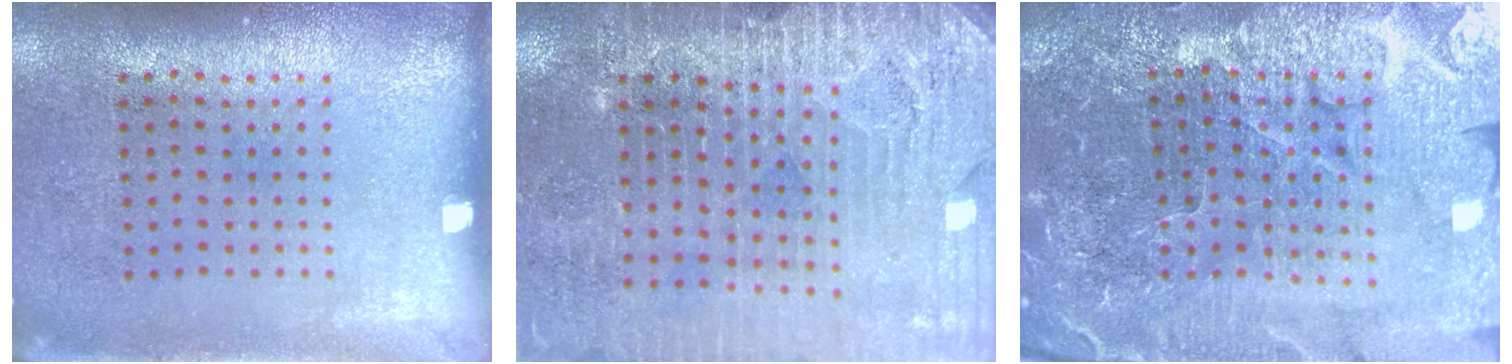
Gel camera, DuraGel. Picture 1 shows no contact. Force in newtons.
{"total": 3.3, "press": 3.3, "slide": 0.2}
{"total": 6.1, "press": 5.5, "slide": 2.5}